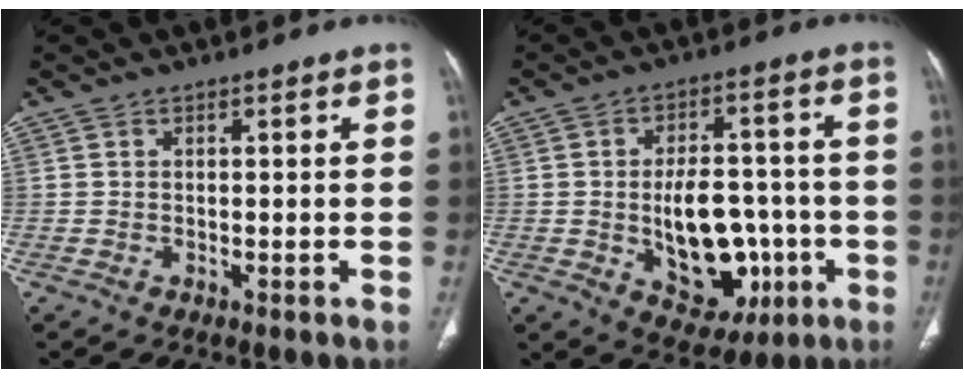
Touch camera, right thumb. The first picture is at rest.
{"total": 15.4, "force": [-3.0, 9.7, 11.6], "torque": [-0.135, 0.021, -0.025]}